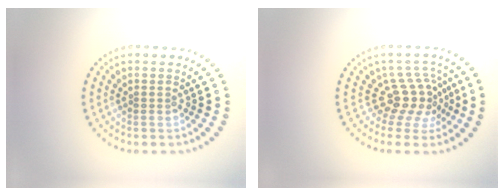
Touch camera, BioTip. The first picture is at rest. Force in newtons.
{"total": 3.5, "press": 2.6, "slide": 2.3}